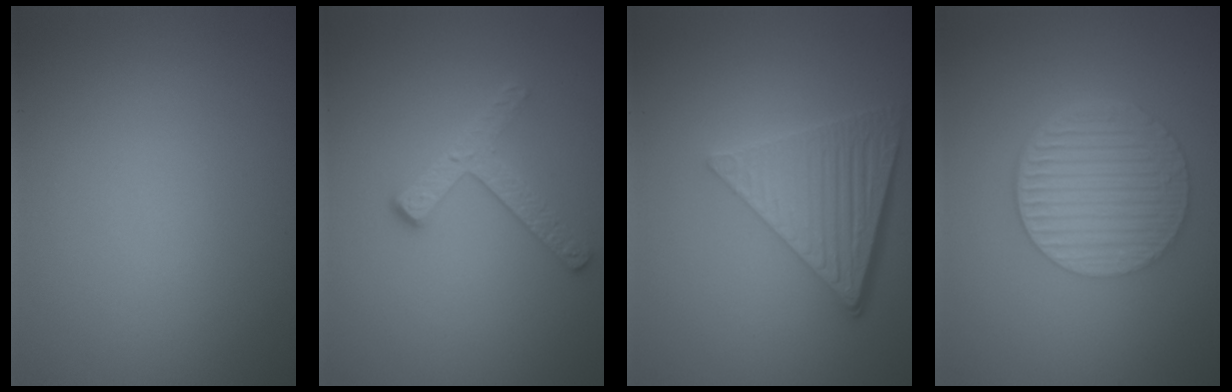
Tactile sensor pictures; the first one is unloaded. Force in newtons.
{"total": 2.8, "press": 2.4, "slide": 1.4}
{"total": 5.8, "press": 4.3, "slide": 4.0}
{"total": 6.4, "press": 4.3, "slide": 4.7}